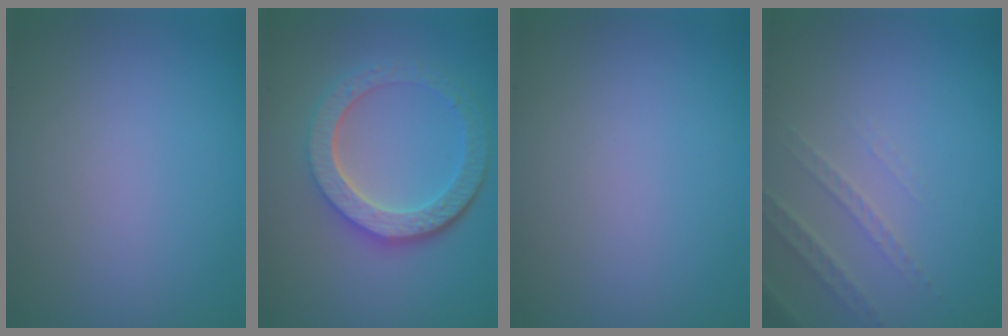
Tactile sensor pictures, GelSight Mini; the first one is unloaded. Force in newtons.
{"total": 5.8, "press": 4.4, "slide": 3.8}
{"total": 0.0}
{"total": 2.2, "press": 2.1, "slide": 0.7}